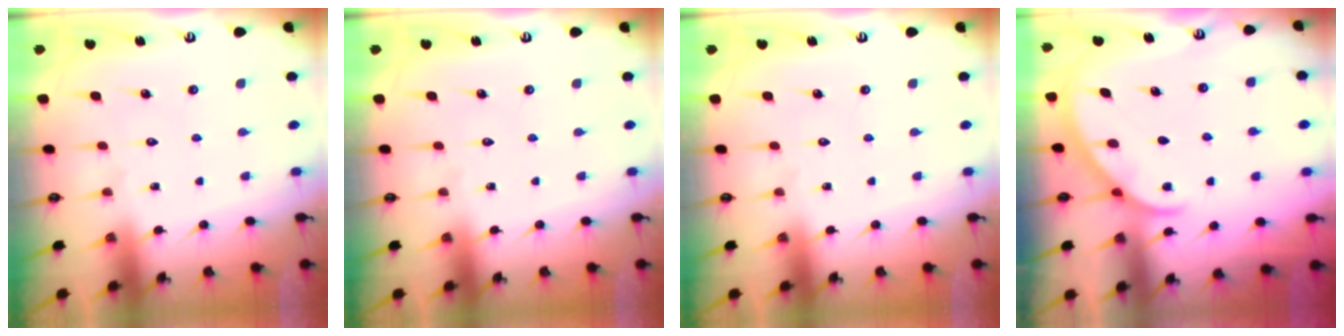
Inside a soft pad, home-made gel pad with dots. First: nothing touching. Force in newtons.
{"total": 0.0}
{"total": 0.0}
{"total": 2.0, "press": 2.0, "slide": 0.2}